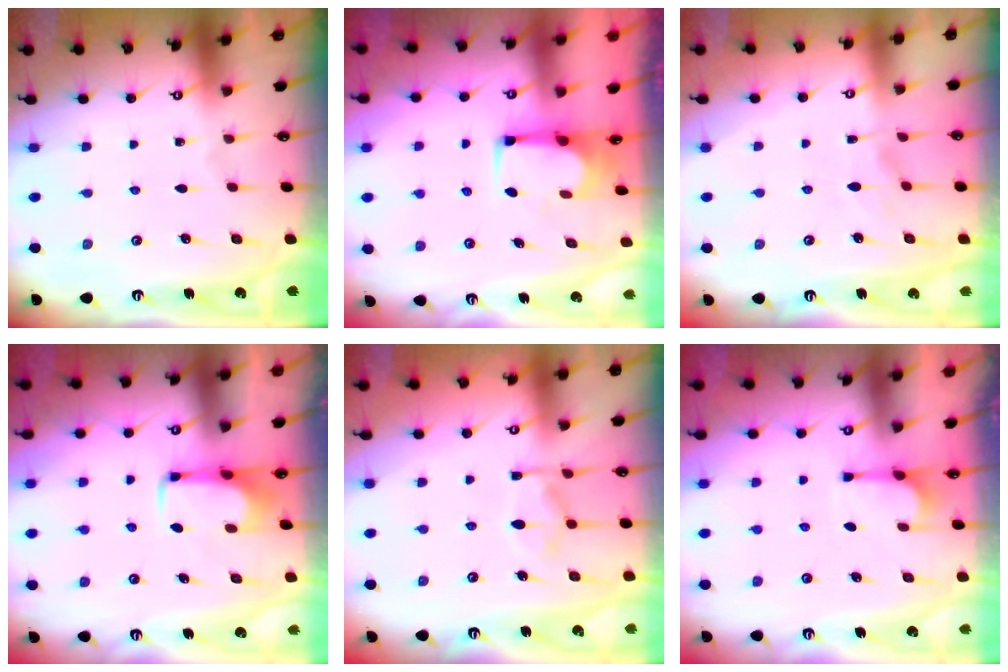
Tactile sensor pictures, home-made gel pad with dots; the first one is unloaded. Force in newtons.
{"total": 2.1, "press": 2.1, "slide": 0.1}
{"total": 3.5, "press": 3.4, "slide": 1.1}
{"total": 1.5, "press": 1.5, "slide": 0.4}
{"total": 4.2, "press": 3.8, "slide": 1.8}
{"total": 2.0, "press": 1.7, "slide": 1.1}